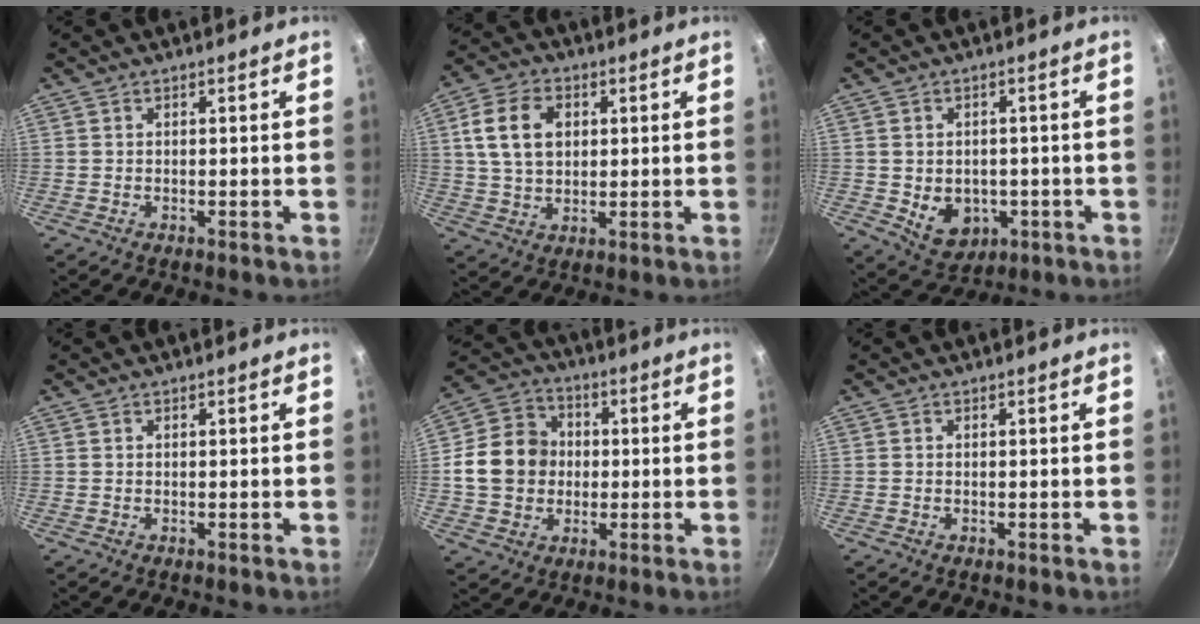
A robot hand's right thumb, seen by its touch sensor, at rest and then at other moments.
{"total": 10.7, "force": [2.5, 7.6, 7.1], "torque": [-0.116, 0.005, 0.041]}
{"total": 8.0, "force": [-1.6, 6.3, 4.8], "torque": [-0.048, -0.001, -0.008]}
{"total": 0.0}
{"total": 12.9, "force": [-0.1, 11.2, 6.5], "torque": [-0.089, 0.021, -0.013]}
{"total": 0.0}